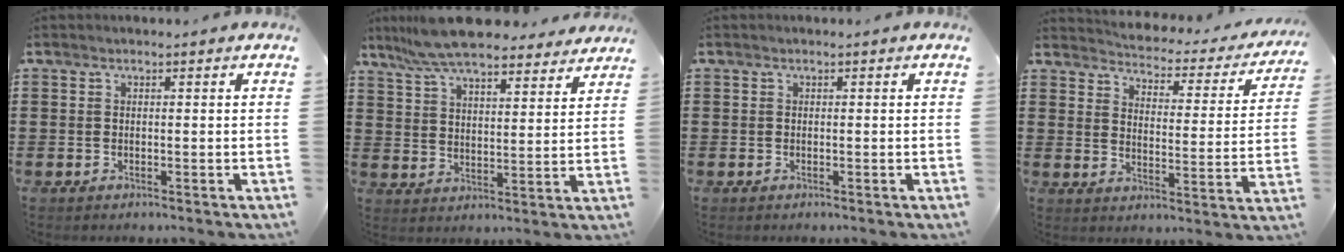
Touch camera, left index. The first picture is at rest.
{"total": 9.1, "force": [8.2, 1.2, 3.8], "torque": [-0.102, -0.027, 0.150]}
{"total": 0.0}
{"total": 2.9, "force": [2.8, 0.3, 0.4], "torque": [-0.029, -0.027, 0.040]}